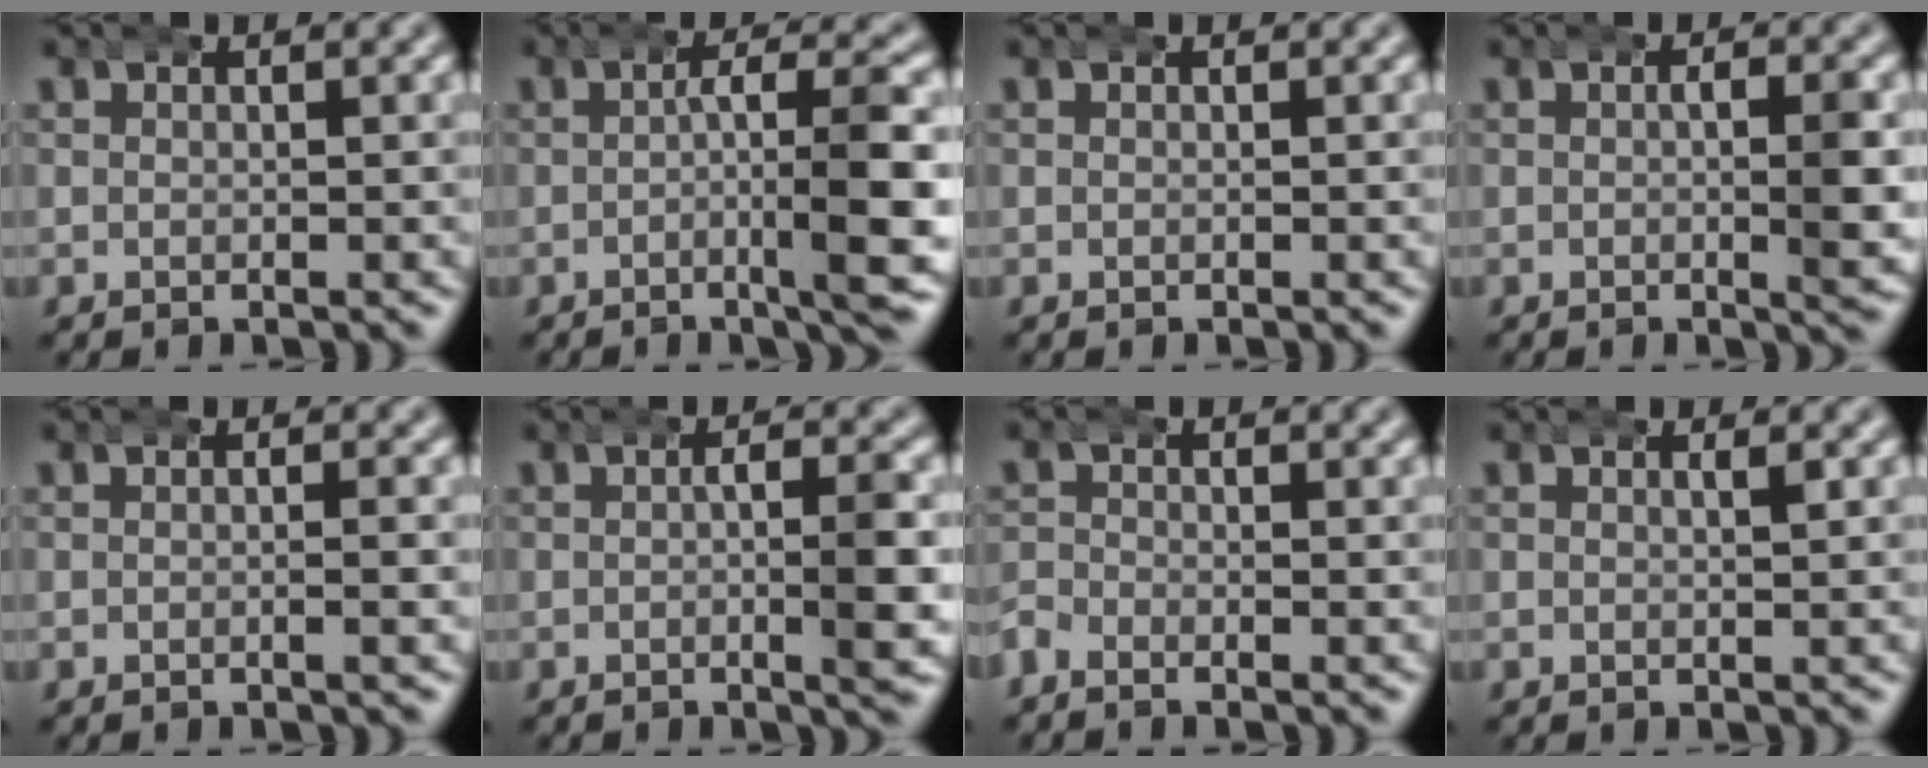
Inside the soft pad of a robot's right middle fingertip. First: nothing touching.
{"total": 6.1, "force": [-1.3, 0.9, 5.9], "torque": [-0.083, 0.006, -0.028]}
{"total": 0.0}
{"total": 3.7, "force": [0.1, 0.9, 3.5], "torque": [-0.047, 0.010, -0.009]}
{"total": 0.9, "force": [0.0, 0.0, 0.9], "torque": [-0.013, 0.006, -0.006]}
{"total": 4.1, "force": [-0.3, 0.7, 4.0], "torque": [-0.053, 0.011, -0.015]}
{"total": 1.6, "force": [-1.2, 1.0, 0.3], "torque": [-0.012, 0.002, -0.031]}
{"total": 1.2, "force": [0.5, 0.3, 1.1], "torque": [-0.012, 0.006, 0.003]}